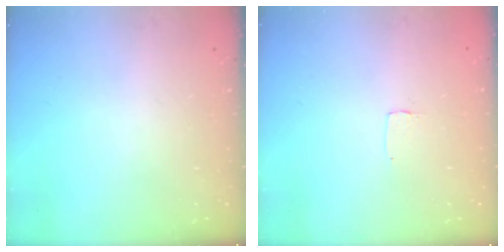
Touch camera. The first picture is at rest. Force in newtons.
{"total": 2.6, "press": 2.6, "slide": 0.2}